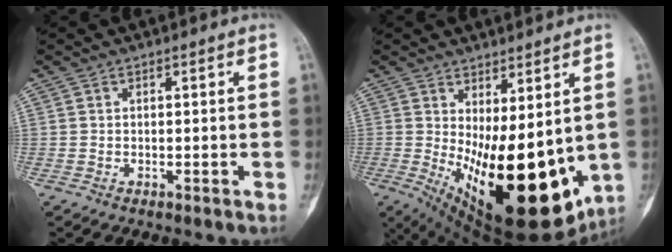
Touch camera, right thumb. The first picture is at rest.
{"total": 21.8, "force": [-1.2, 9.0, 19.8], "torque": [-0.268, -0.044, 0.016]}